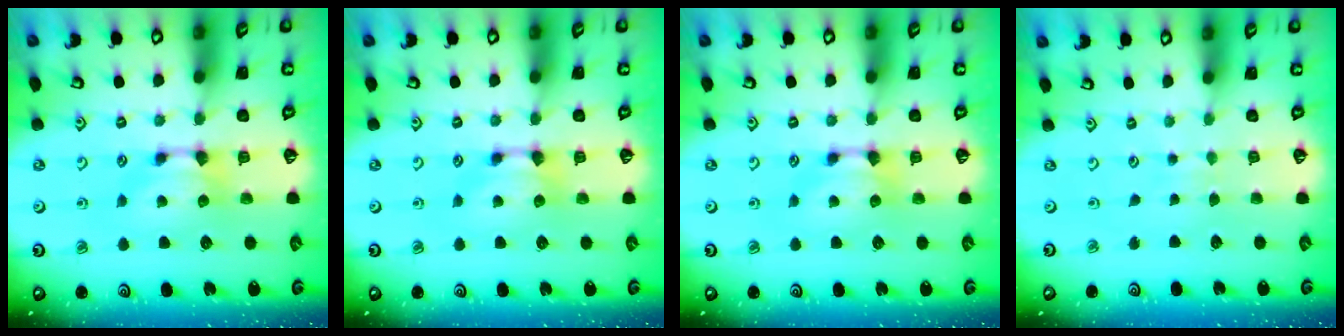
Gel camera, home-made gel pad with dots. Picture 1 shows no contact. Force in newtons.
{"total": 0.0}
{"total": 0.0}
{"total": 4.1, "press": 4.1, "slide": 0.1}